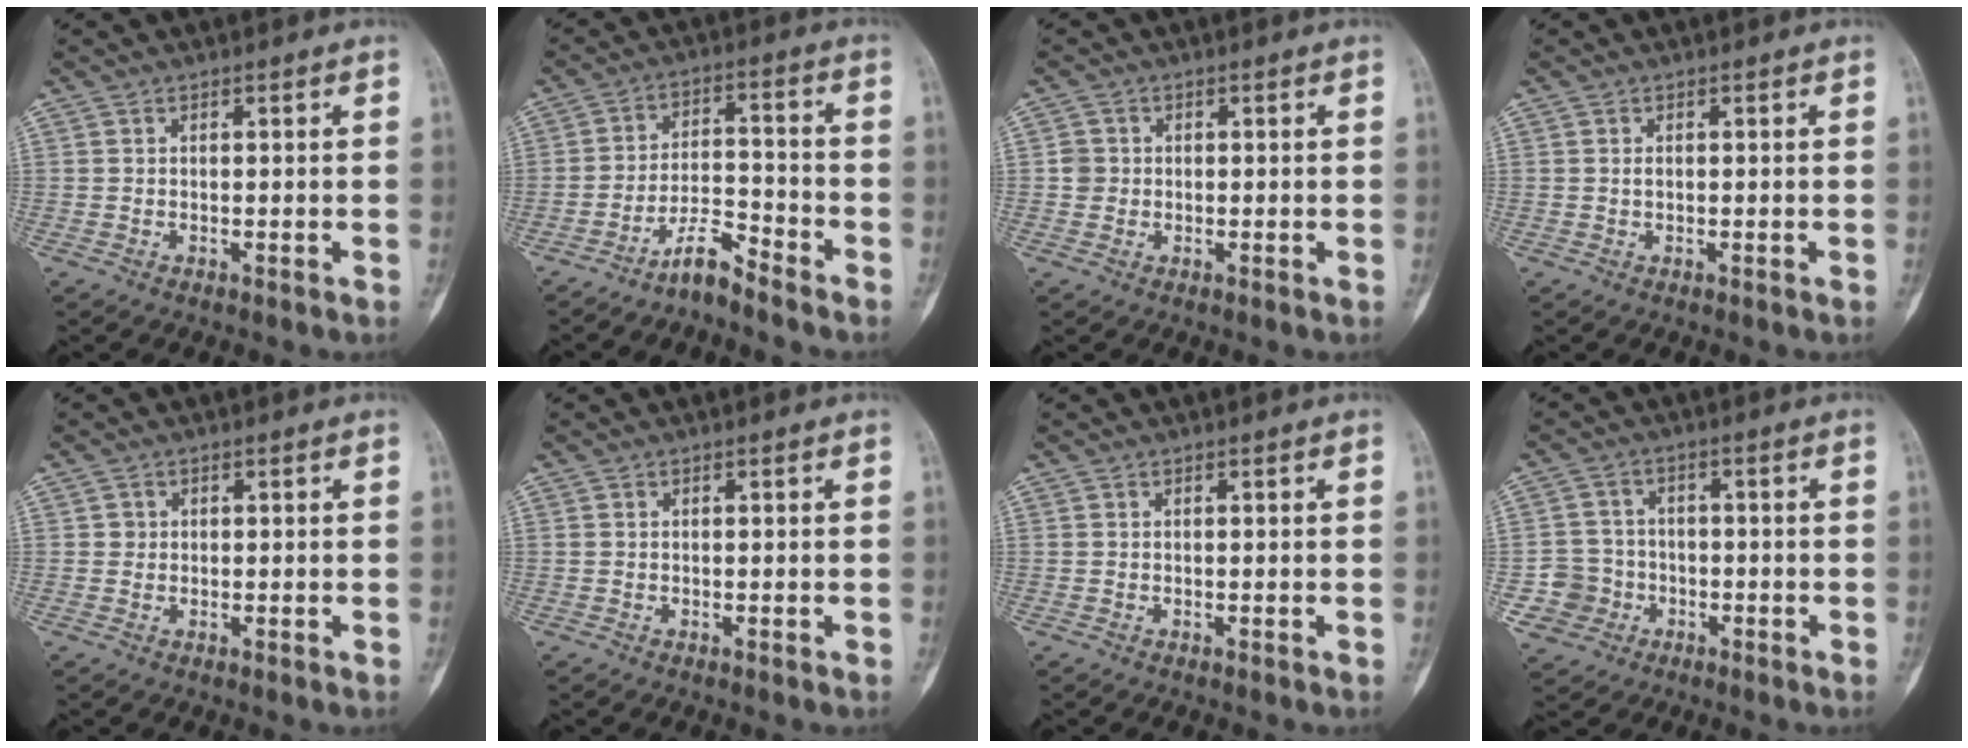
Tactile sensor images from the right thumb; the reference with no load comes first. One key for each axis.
{"total": 5.8, "fx": -5.1, "fy": 0.9, "fz": 2.7, "tx": -0.044, "ty": 0.052, "tz": -0.097}
{"total": 2.1, "fx": 0.0, "fy": 2.1, "fz": 0.4, "tx": 0.005, "ty": 0.006, "tz": -0.002}
{"total": 0.6, "fx": 0.1, "fy": 0.4, "fz": 0.4, "tx": -0.010, "ty": 0.001, "tz": 0.002}
{"total": 1.1, "fx": 0.2, "fy": 1.1, "fz": 0.1, "tx": 0.007, "ty": 0.003, "tz": 0.001}
{"total": 0.0}
{"total": 0.0}
{"total": 6.4, "fx": -2.2, "fy": 6.0, "fz": 0.7, "tx": 0.010, "ty": 0.018, "tz": -0.039}